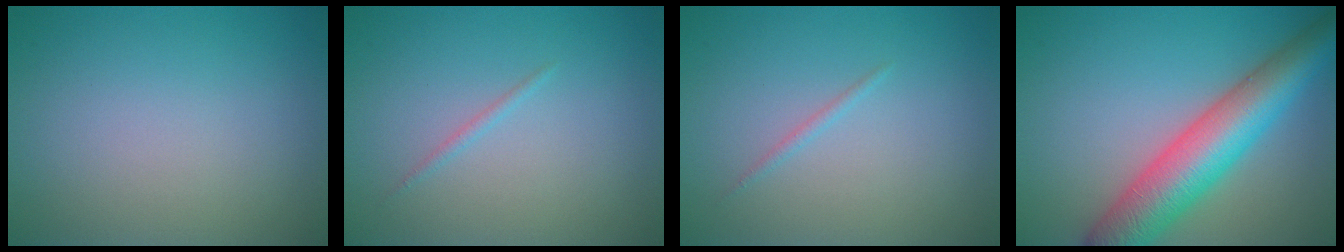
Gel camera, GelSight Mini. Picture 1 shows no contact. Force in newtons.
{"total": 0.6, "press": 0.6, "slide": 0.0}
{"total": 0.6, "press": 0.6, "slide": 0.0}
{"total": 8.7, "press": 8.7, "slide": 0.2}